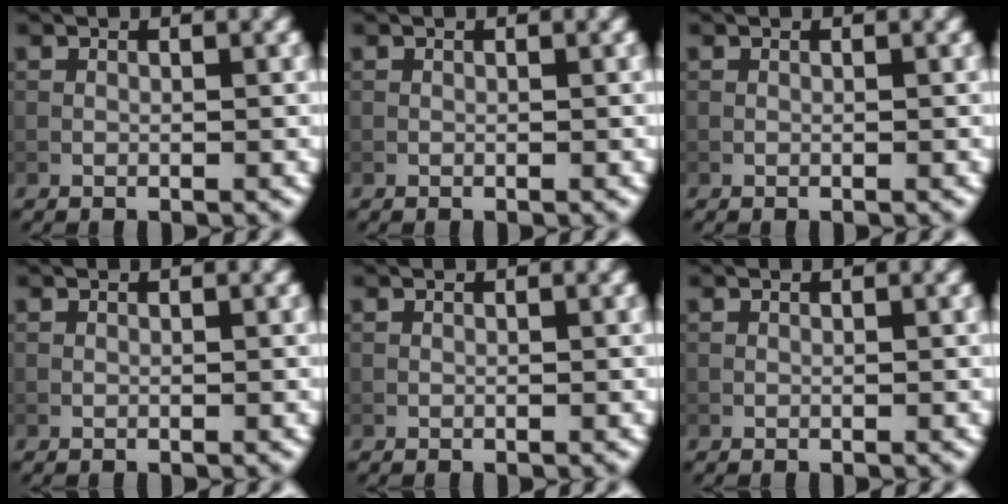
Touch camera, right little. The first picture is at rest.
{"total": 0.0}
{"total": 0.0}
{"total": 0.0}
{"total": 0.0}
{"total": 0.0}